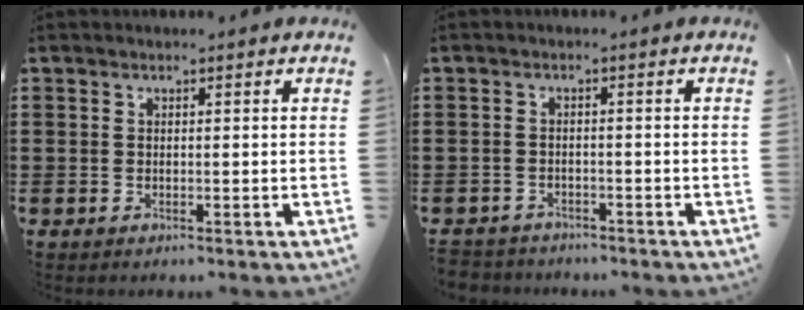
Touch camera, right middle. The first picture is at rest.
{"total": 2.1, "force": [-2.1, 0.3, -0.3], "torque": [-0.003, -0.002, -0.046]}